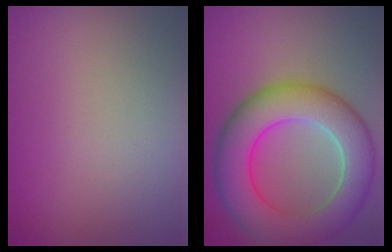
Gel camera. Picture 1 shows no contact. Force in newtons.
{"total": 9.3, "press": 9.3, "slide": 0.6}